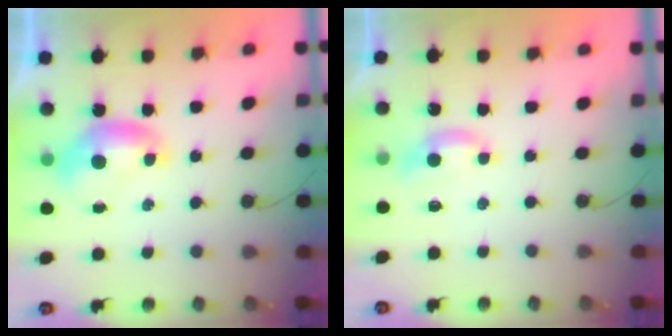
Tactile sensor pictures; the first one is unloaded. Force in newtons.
{"total": 1.9, "press": 1.9, "slide": 0.5}